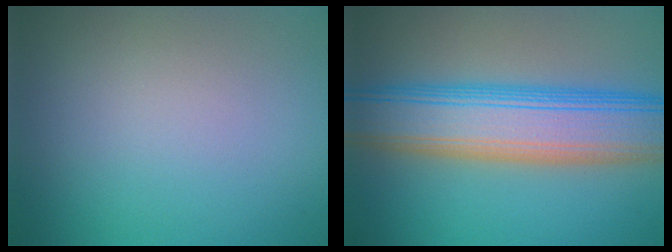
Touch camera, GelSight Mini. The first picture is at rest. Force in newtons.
{"total": 9.9, "press": 9.9, "slide": 0.4}